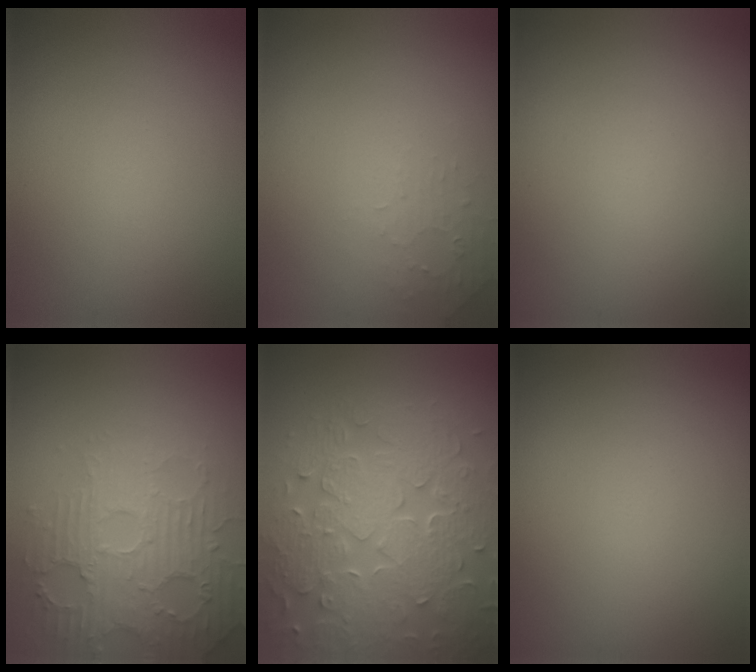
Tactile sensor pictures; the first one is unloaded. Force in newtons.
{"total": 1.3, "press": 1.2, "slide": 0.3}
{"total": 0.0}
{"total": 5.2, "press": 3.8, "slide": 3.6}
{"total": 8.4, "press": 6.1, "slide": 5.8}
{"total": 0.0}